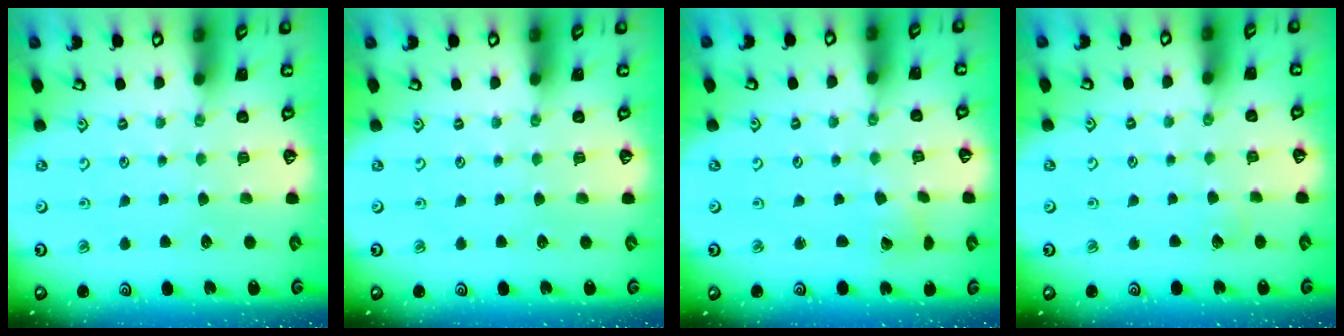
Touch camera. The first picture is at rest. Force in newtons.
{"total": 0.0}
{"total": 2.0, "press": 2.0, "slide": 0.3}
{"total": 3.2, "press": 3.2, "slide": 0.4}